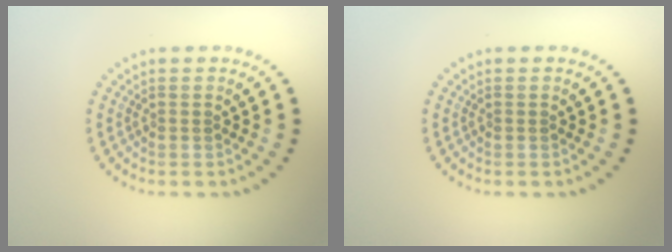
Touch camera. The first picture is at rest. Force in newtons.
{"total": 0.0}